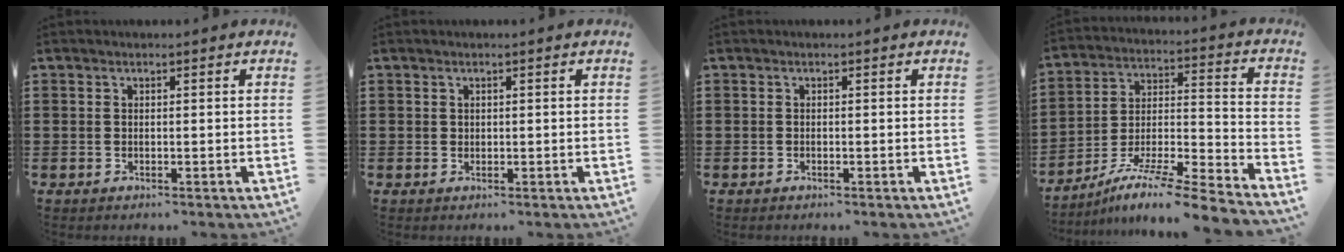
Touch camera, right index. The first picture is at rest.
{"total": 0.6, "force": [0.2, 0.5, 0.1], "torque": [-0.003, 0.004, 0.004]}
{"total": 0.0}
{"total": 9.3, "force": [-7.7, 0.1, 5.1], "torque": [-0.082, 0.000, -0.155]}